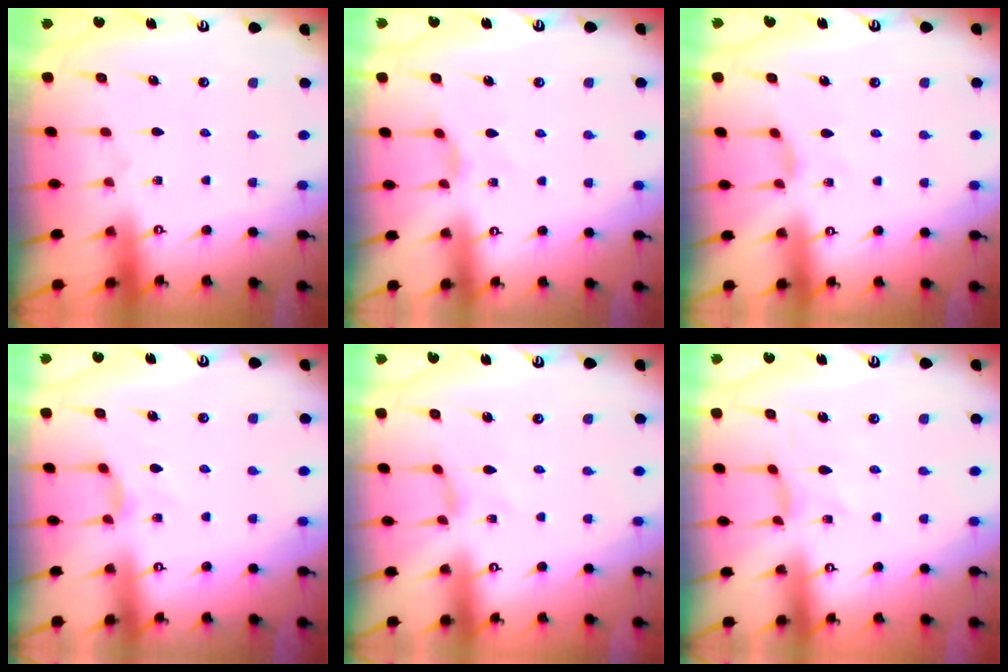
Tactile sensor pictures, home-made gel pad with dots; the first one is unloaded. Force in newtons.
{"total": 2.1, "press": 2.0, "slide": 0.5}
{"total": 1.7, "press": 1.6, "slide": 0.4}
{"total": 3.9, "press": 3.8, "slide": 0.6}
{"total": 0.0}
{"total": 0.0}